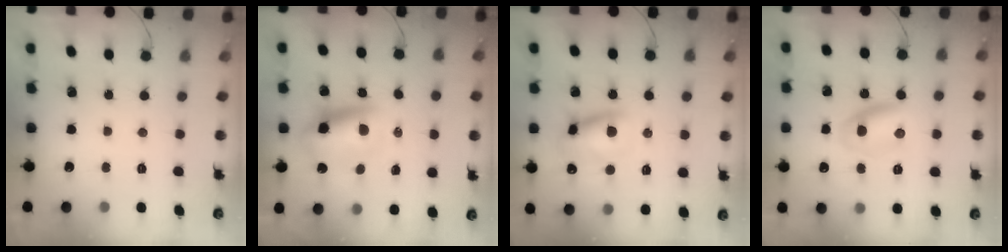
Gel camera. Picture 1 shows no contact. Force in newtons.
{"total": 10.4, "press": 10.0, "slide": 2.9}
{"total": 11.4, "press": 11.2, "slide": 2.1}
{"total": 5.6, "press": 5.4, "slide": 1.5}